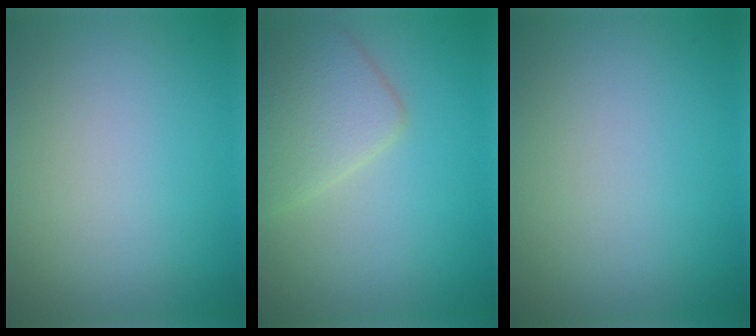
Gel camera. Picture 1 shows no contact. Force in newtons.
{"total": 4.2, "press": 4.2, "slide": 0.4}
{"total": 0.0}